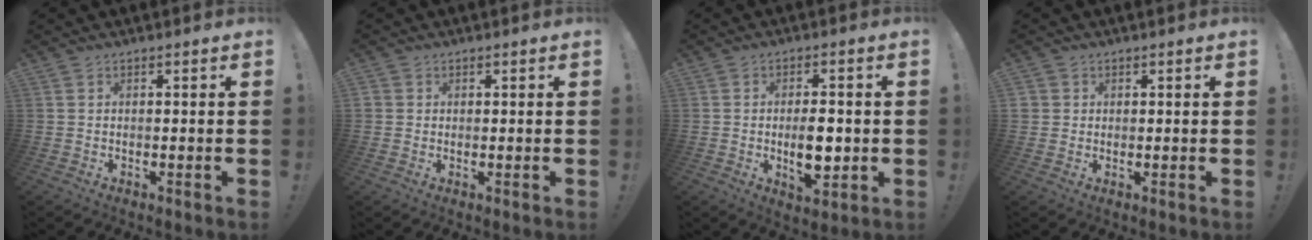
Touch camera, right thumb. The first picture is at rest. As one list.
[{"total": 1.4, "force": [0.5, 1.3, 0.2], "torque": [-0.010, 0.005, 0.011]}, {"total": 8.8, "force": [-1.1, 4.1, 7.7], "torque": [-0.121, -0.005, -0.020]}, {"total": 2.0, "force": [0.8, 1.9, 0.1], "torque": [-0.002, -0.001, 0.014]}]